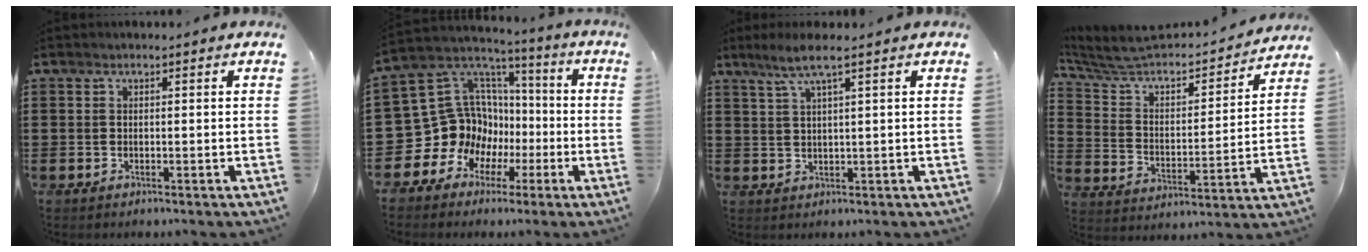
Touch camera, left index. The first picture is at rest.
{"total": 14.0, "force": [-1.8, 13.3, 4.1], "torque": [-0.138, -0.038, -0.009]}
{"total": 4.2, "force": [2.4, 0.0, 3.4], "torque": [-0.073, 0.003, 0.042]}
{"total": 5.8, "force": [5.3, 1.7, 1.7], "torque": [-0.064, -0.042, 0.083]}